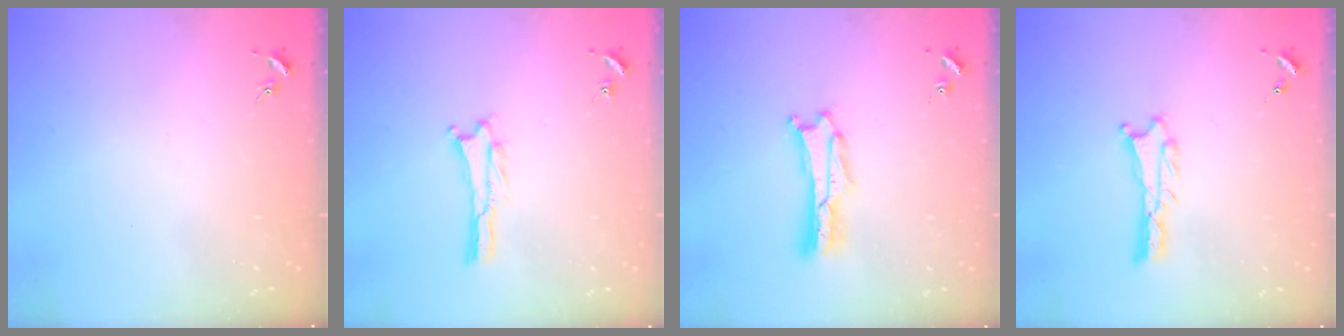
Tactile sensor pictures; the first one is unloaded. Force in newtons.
{"total": 0.0}
{"total": 1.4, "press": 1.4, "slide": 0.0}
{"total": 0.9, "press": 0.8, "slide": 0.1}